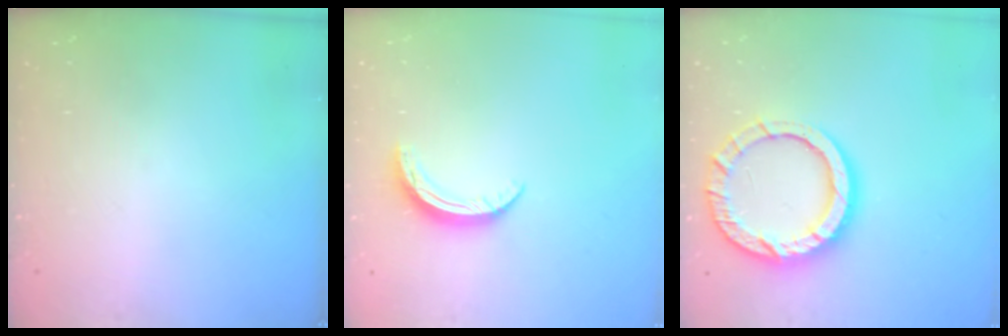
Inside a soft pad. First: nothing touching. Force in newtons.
{"total": 6.3, "press": 6.3, "slide": 0.6}
{"total": 14.6, "press": 14.5, "slide": 1.3}